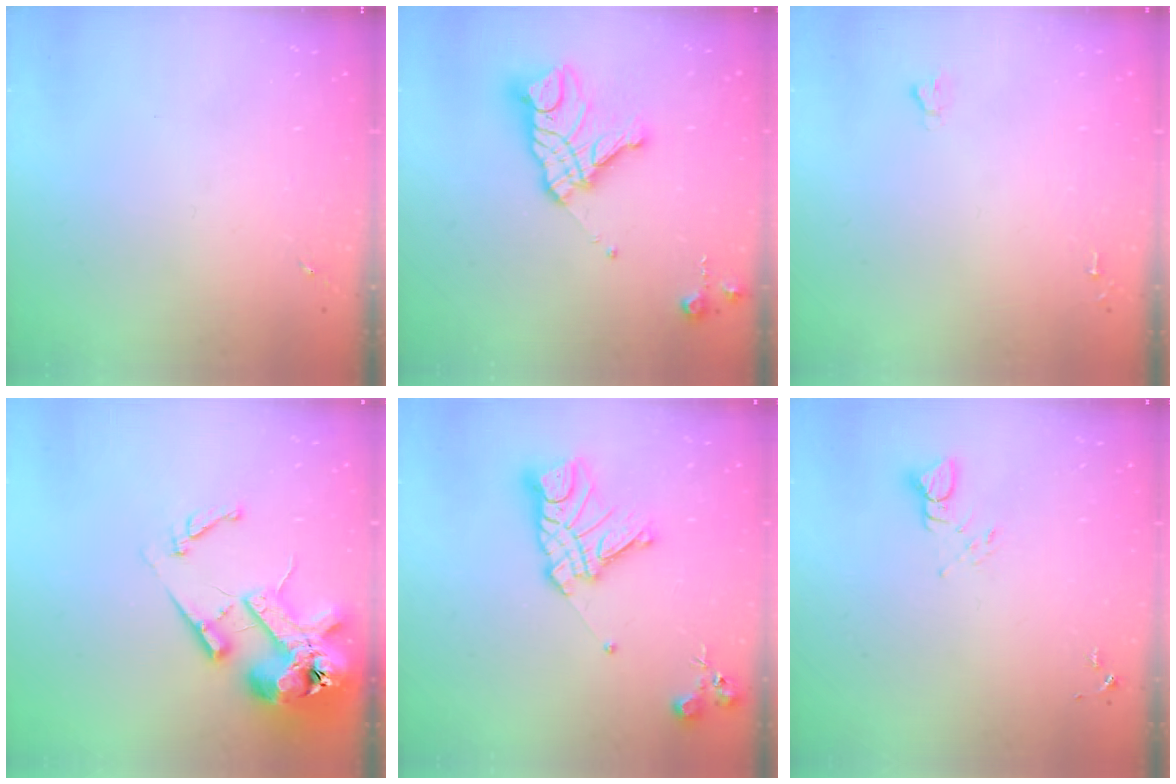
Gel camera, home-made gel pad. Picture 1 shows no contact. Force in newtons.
{"total": 18.0, "press": 17.9, "slide": 1.7}
{"total": 1.6, "press": 1.6, "slide": 0.2}
{"total": 17.7, "press": 17.6, "slide": 2.4}
{"total": 16.1, "press": 16.0, "slide": 1.6}
{"total": 3.9, "press": 3.9, "slide": 0.4}